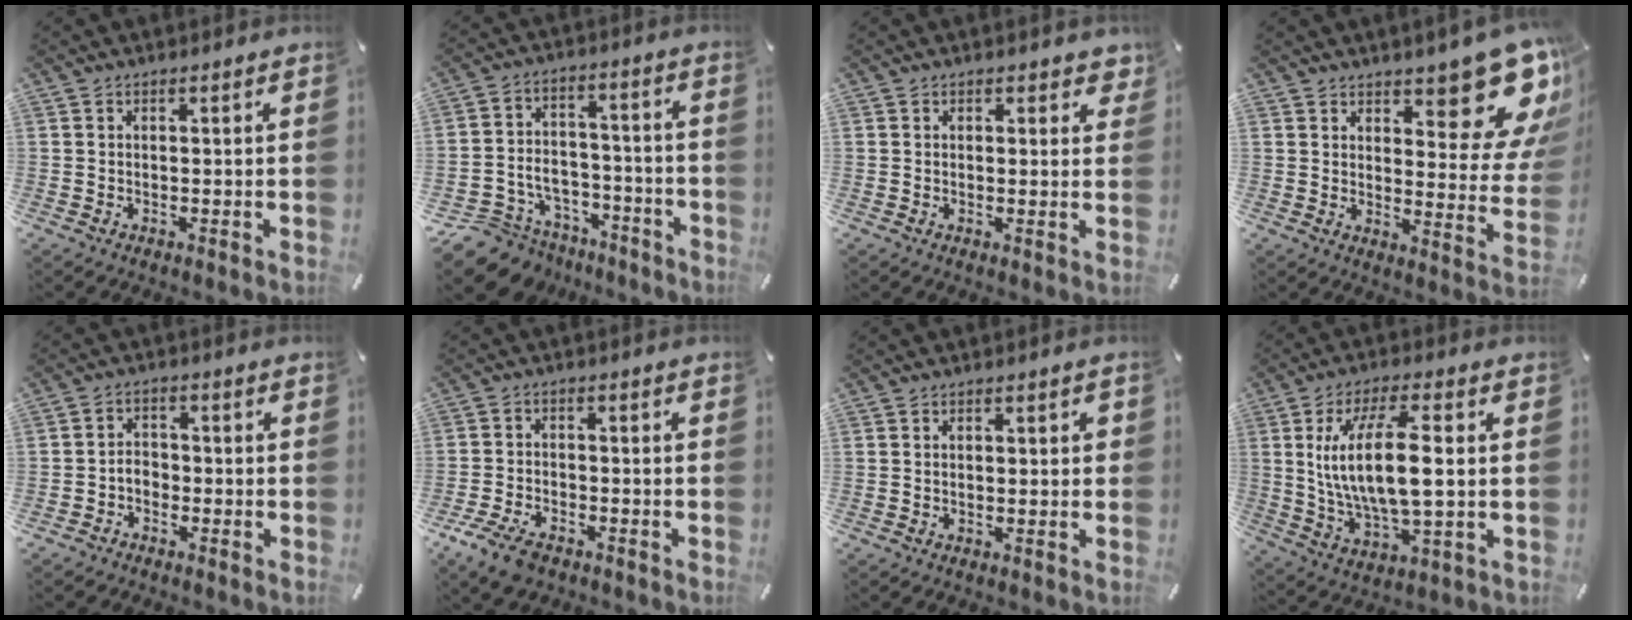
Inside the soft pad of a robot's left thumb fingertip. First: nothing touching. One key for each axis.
{"total": 10.3, "fx": -6.7, "fy": 7.5, "fz": 2.2, "tx": -0.045, "ty": 0.037, "tz": -0.115}
{"total": 1.9, "fx": 1.2, "fy": 1.2, "fz": 0.7, "tx": 0.007, "ty": -0.003, "tz": 0.015}
{"total": 16.0, "fx": 11.2, "fy": 6.3, "fz": 9.5, "tx": -0.093, "ty": -0.106, "tz": 0.186}
{"total": 3.6, "fx": -2.0, "fy": 2.8, "fz": 1.1, "tx": -0.019, "ty": 0.013, "tz": -0.040}
{"total": 7.1, "fx": -4.8, "fy": 3.7, "fz": 3.6, "tx": -0.090, "ty": 0.015, "tz": -0.094}
{"total": 1.5, "fx": -0.1, "fy": 0.8, "fz": 1.3, "tx": -0.016, "ty": 0.000, "tz": -0.006}
{"total": 15.7, "fx": 2.1, "fy": 6.3, "fz": 14.3, "tx": -0.287, "ty": -0.002, "tz": 0.030}